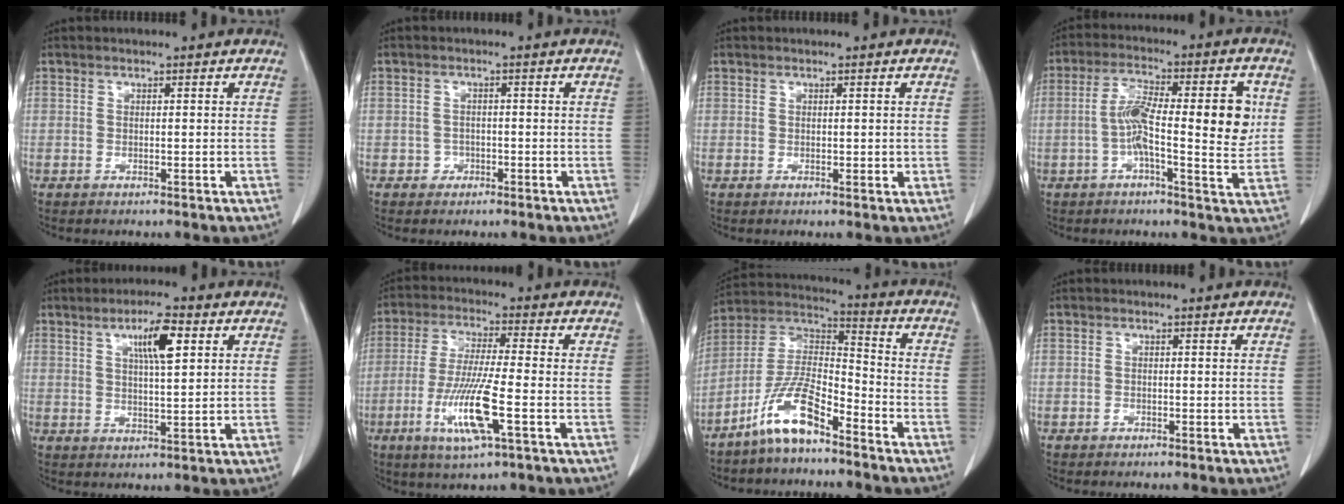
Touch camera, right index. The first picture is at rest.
{"total": 1.8, "force": [-0.9, 1.6, 0.1], "torque": [0.006, 0.009, -0.017]}
{"total": 1.1, "force": [0.1, 0.7, 0.9], "torque": [-0.009, 0.000, 0.003]}
{"total": 12.4, "force": [0.5, 2.7, 12.0], "torque": [-0.193, 0.020, 0.001]}
{"total": 6.5, "force": [2.7, 1.0, 5.9], "torque": [-0.102, 0.003, 0.045]}
{"total": 11.0, "force": [-3.7, 0.4, 10.3], "torque": [-0.207, -0.019, -0.074]}
{"total": 11.0, "force": [-7.5, 2.8, 7.5], "torque": [-0.163, 0.013, -0.145]}
{"total": 0.7, "force": [-0.5, 0.5, 0.1], "torque": [-0.003, 0.002, -0.010]}